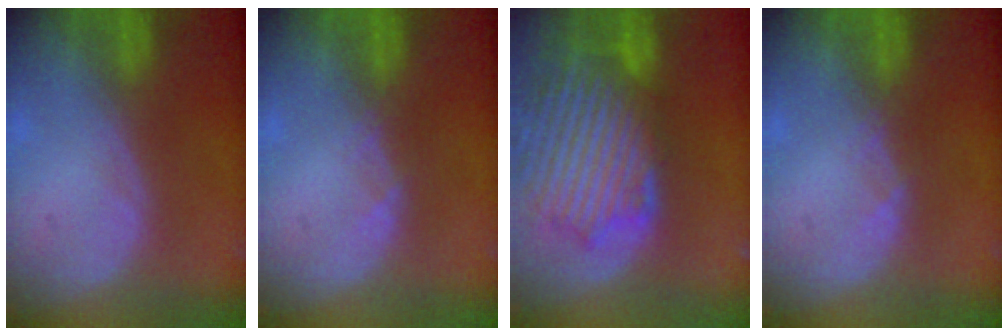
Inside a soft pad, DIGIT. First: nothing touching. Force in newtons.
{"total": 1.0, "press": 0.8, "slide": 0.5}
{"total": 13.5, "press": 11.7, "slide": 6.8}
{"total": 1.0, "press": 0.8, "slide": 0.5}